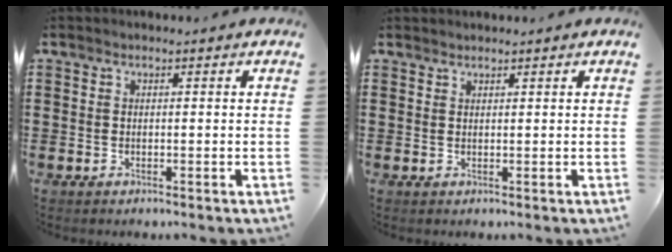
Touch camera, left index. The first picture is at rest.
{"total": 0.7, "force": [0.7, 0.0, 0.0], "torque": [-0.001, -0.001, 0.015]}